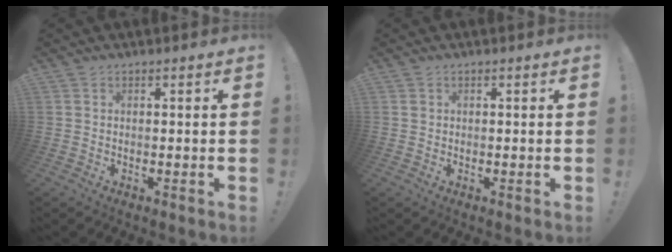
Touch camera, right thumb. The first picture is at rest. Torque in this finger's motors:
{"motor_torque": [0.01, 0.15, 0.18, -0.06, 0.00]}